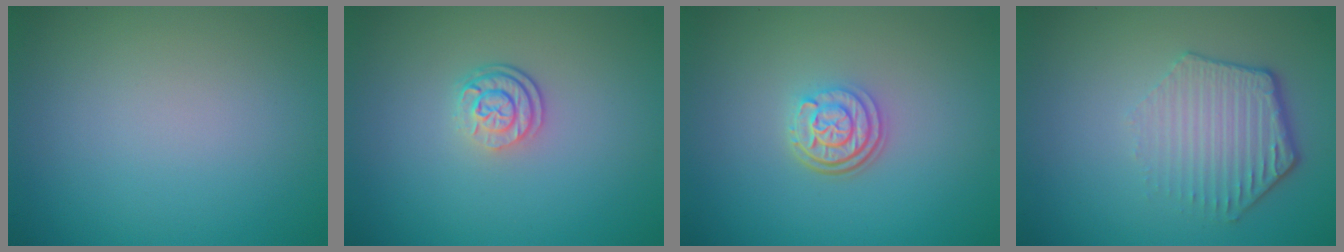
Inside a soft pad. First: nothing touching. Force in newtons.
{"total": 2.7, "press": 2.0, "slide": 1.8}
{"total": 3.1, "press": 2.4, "slide": 1.8}
{"total": 4.1, "press": 3.1, "slide": 2.6}